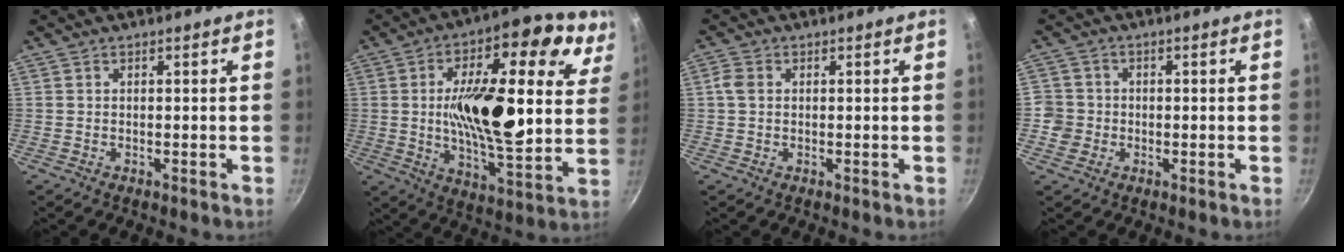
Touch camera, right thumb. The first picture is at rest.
{"total": 26.1, "force": [7.1, 11.8, 22.2], "torque": [-0.344, -0.033, 0.100]}
{"total": 2.4, "force": [0.3, 1.8, 1.6], "torque": [-0.032, 0.005, 0.004]}
{"total": 4.2, "force": [-1.1, 3.9, 0.9], "torque": [0.006, 0.016, -0.023]}